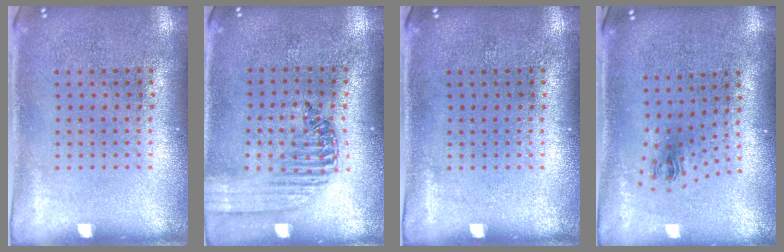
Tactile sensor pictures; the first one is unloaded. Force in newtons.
{"total": 1.4, "press": 1.4, "slide": 0.4}
{"total": 0.0}
{"total": 1.0, "press": 0.4, "slide": 0.9}